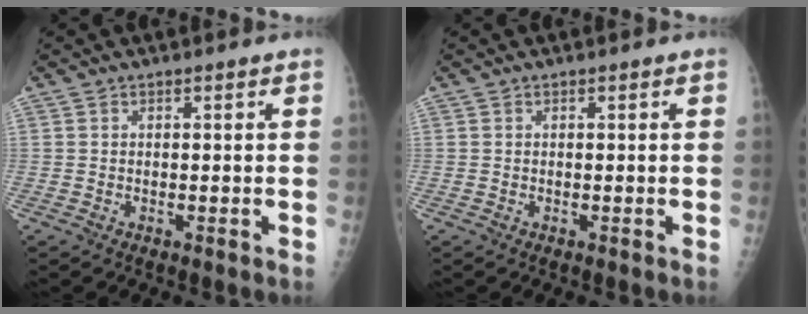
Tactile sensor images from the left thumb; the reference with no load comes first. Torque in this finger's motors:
{"motor_torque": [0.00, 0.00, -0.01, -0.01, 0.00]}